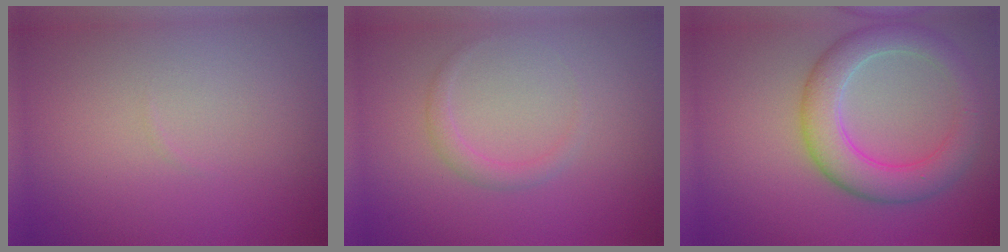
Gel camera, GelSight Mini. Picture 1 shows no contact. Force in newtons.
{"total": 1.1, "press": 1.1, "slide": 0.1}
{"total": 5.2, "press": 5.2, "slide": 0.2}